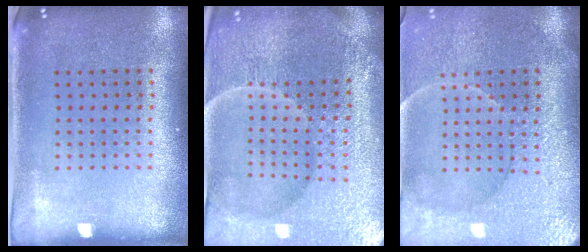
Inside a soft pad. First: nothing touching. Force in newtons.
{"total": 6.2, "press": 5.6, "slide": 2.6}
{"total": 3.8, "press": 3.5, "slide": 1.5}